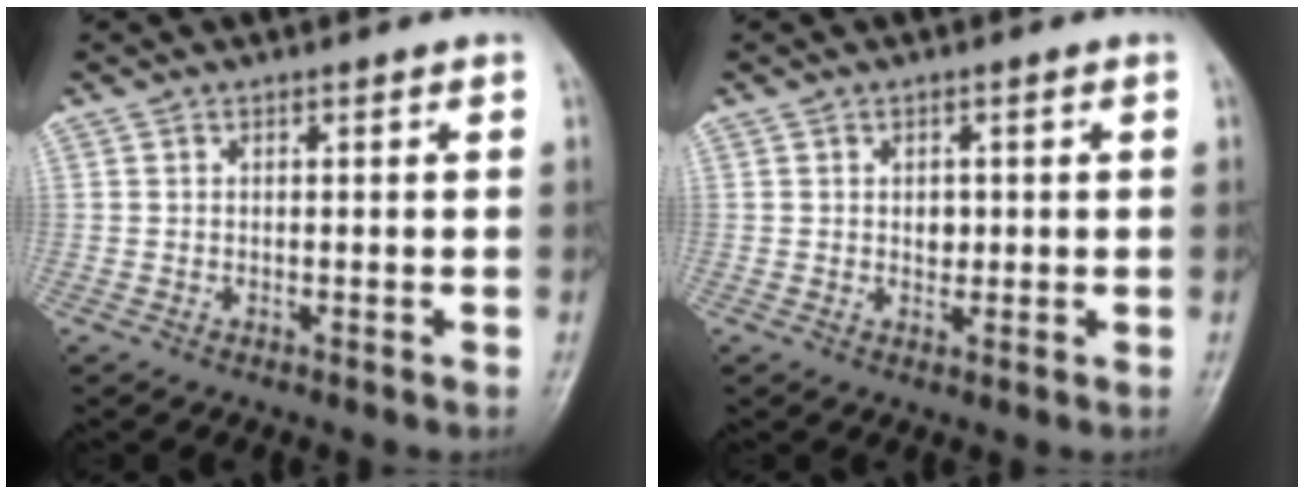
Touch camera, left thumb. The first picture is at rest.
{"total": 2.2, "force": [0.2, 1.7, 1.4], "torque": [-0.006, 0.000, 0.005]}